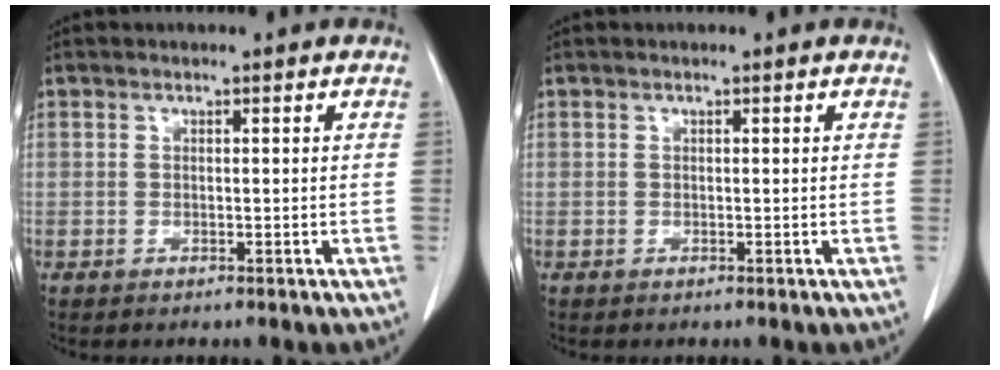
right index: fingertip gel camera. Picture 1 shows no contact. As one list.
[{"total": 0.0}]